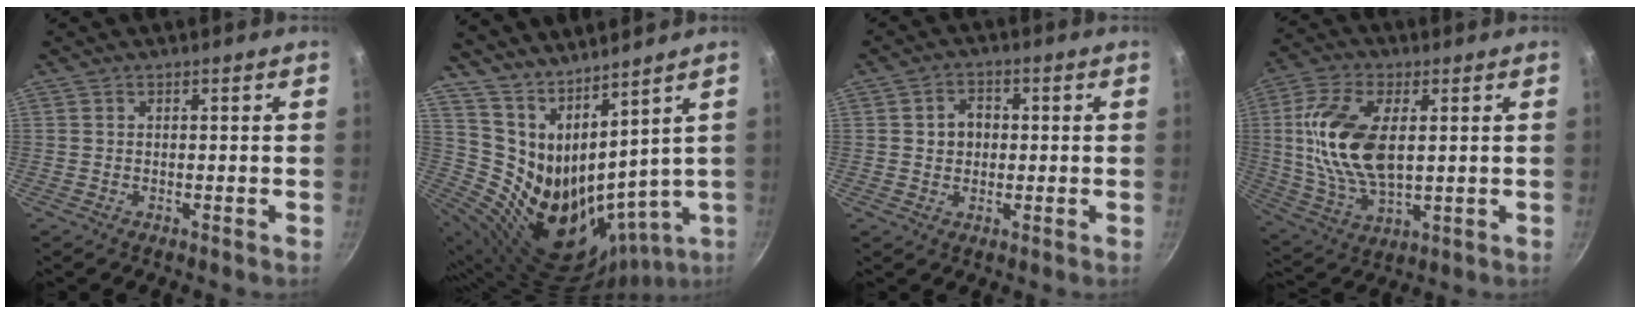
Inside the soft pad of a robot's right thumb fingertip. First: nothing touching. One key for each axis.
{"total": 16.9, "fx": 11.2, "fy": 7.4, "fz": 10.2, "tx": -0.169, "ty": -0.093, "tz": 0.235}
{"total": 4.6, "fx": 0.4, "fy": 3.8, "fz": 2.6, "tx": -0.016, "ty": 0.007, "tz": 0.002}
{"total": 16.8, "fx": 2.4, "fy": 8.8, "fz": 14.0, "tx": -0.268, "ty": -0.002, "tz": 0.048}